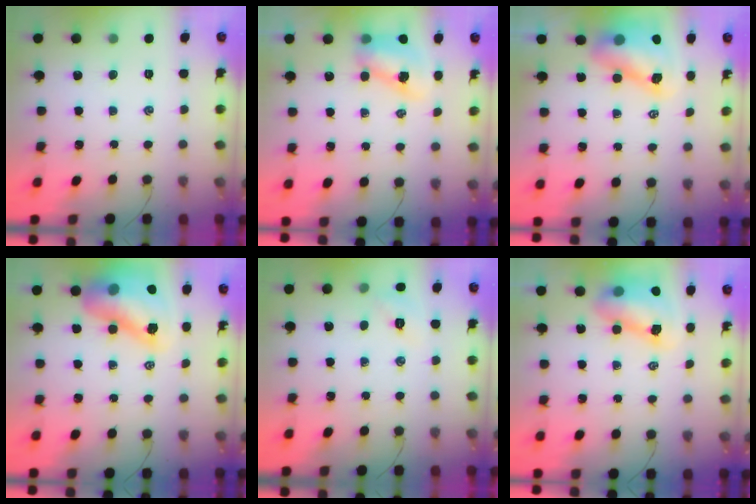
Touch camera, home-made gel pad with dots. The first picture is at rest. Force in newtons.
{"total": 8.6, "press": 8.4, "slide": 1.5}
{"total": 8.6, "press": 8.3, "slide": 2.3}
{"total": 16.2, "press": 15.6, "slide": 4.4}
{"total": 6.1, "press": 5.9, "slide": 1.6}
{"total": 8.5, "press": 8.2, "slide": 2.0}